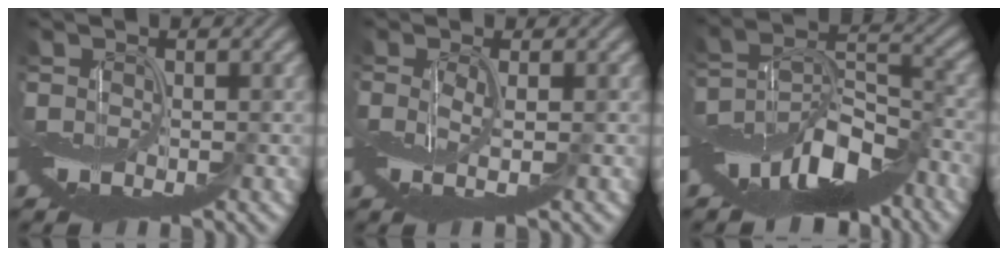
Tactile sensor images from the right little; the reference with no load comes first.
{"total": 1.6, "force": [-0.1, -0.3, 1.5], "torque": [-0.035, -0.002, -0.002]}
{"total": 11.1, "force": [-7.5, 4.5, 6.9], "torque": [-0.111, 0.009, -0.141]}